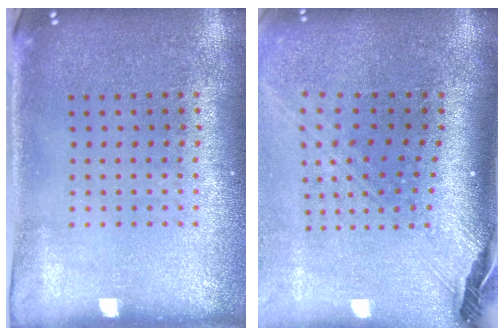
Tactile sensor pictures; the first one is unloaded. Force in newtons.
{"total": 2.9, "press": 2.0, "slide": 2.0}